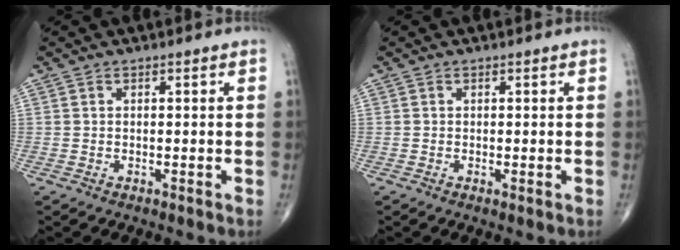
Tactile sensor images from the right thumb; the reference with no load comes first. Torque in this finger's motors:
{"motor_torque": [-0.28, -0.30, -0.03, -0.10, 0.01]}